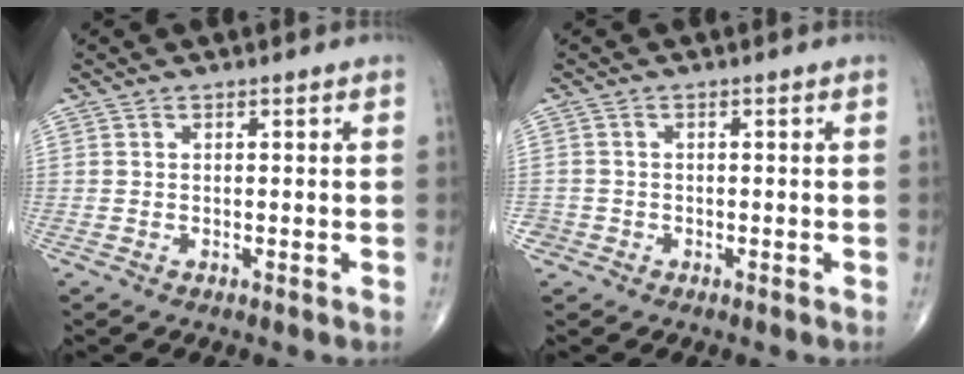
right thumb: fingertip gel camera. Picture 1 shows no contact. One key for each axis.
{"total": 1.7, "fx": -0.9, "fy": 1.4, "fz": -0.2, "tx": 0.012, "ty": 0.008, "tz": -0.022}